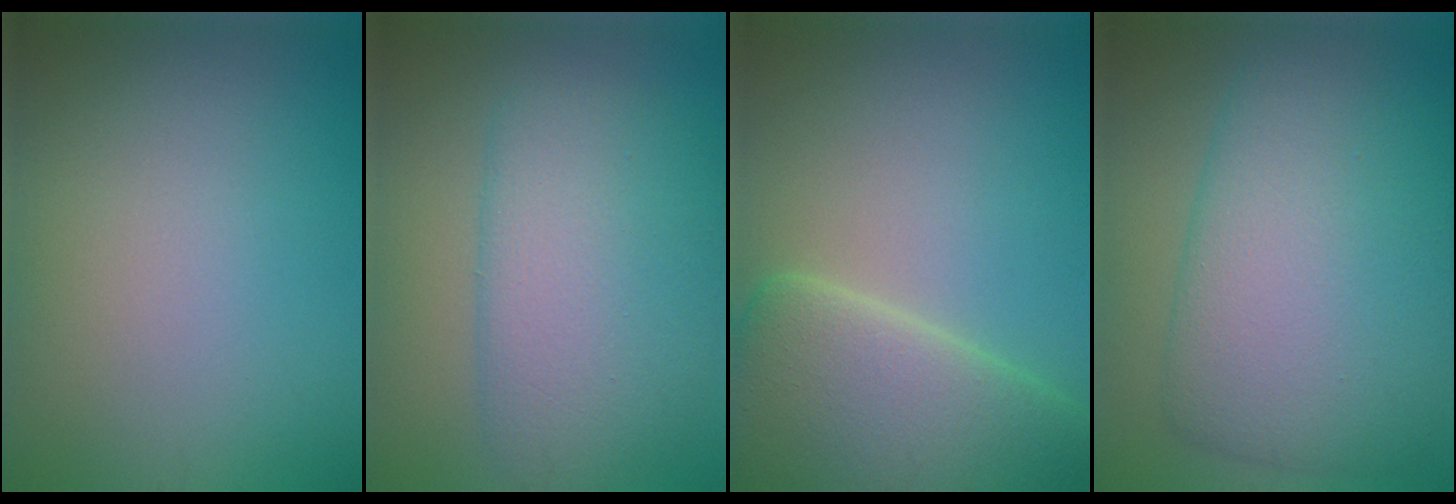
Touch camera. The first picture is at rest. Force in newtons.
{"total": 7.0, "press": 7.0, "slide": 0.3}
{"total": 10.0, "press": 9.9, "slide": 0.6}
{"total": 10.3, "press": 10.3, "slide": 0.3}